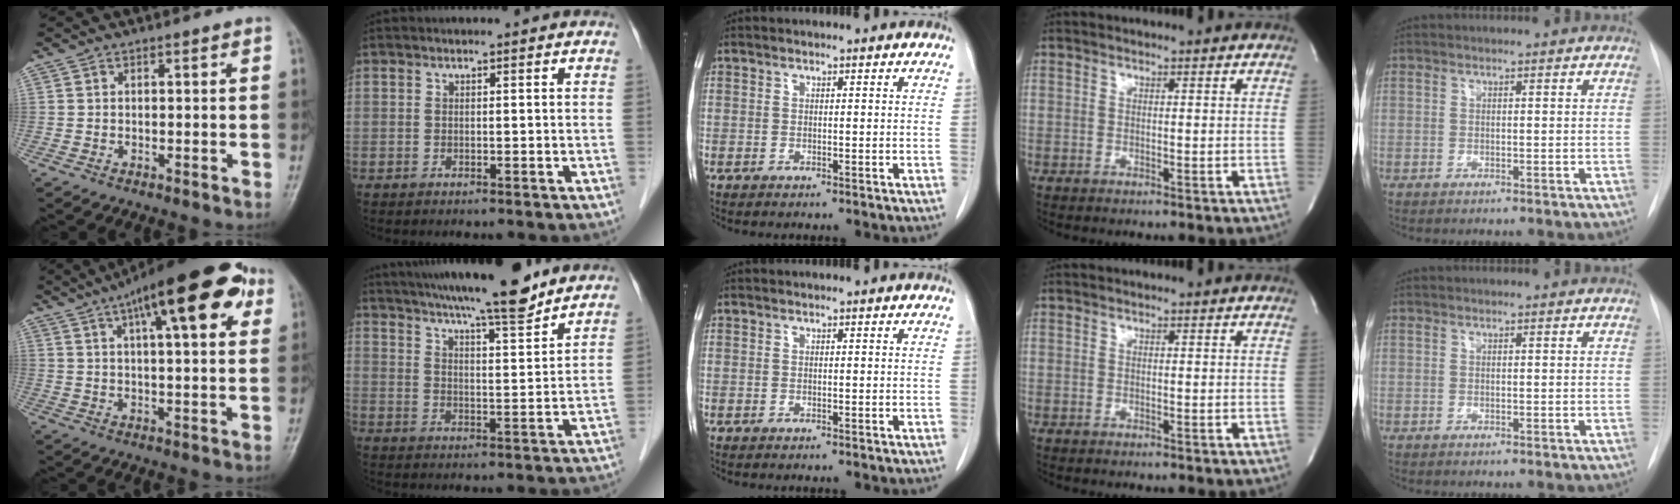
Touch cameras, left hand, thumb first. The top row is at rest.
{"thumb": {"total": 19.9, "force": [9.5, 6.2, 16.4], "torque": [-0.224, 0.006, 0.135]}, "index": {"total": 15.6, "force": [13.5, 0.7, 7.8], "torque": [-0.124, 0.002, 0.201]}}